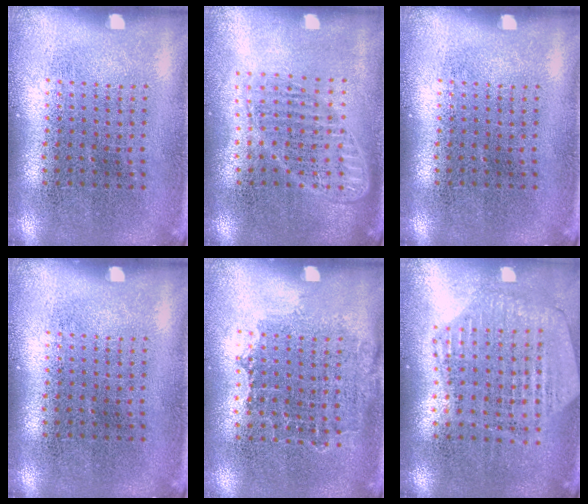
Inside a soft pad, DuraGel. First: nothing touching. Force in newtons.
{"total": 1.7, "press": 1.4, "slide": 0.9}
{"total": 0.0}
{"total": 0.0}
{"total": 1.0, "press": 0.9, "slide": 0.5}
{"total": 1.2, "press": 1.2, "slide": 0.1}